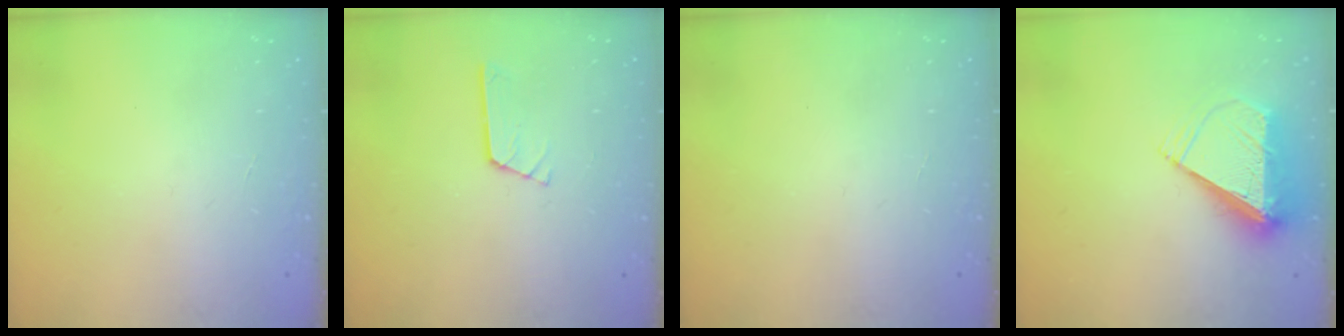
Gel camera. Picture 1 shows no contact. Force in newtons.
{"total": 2.7, "press": 2.7, "slide": 0.3}
{"total": 0.0}
{"total": 9.3, "press": 9.2, "slide": 1.4}